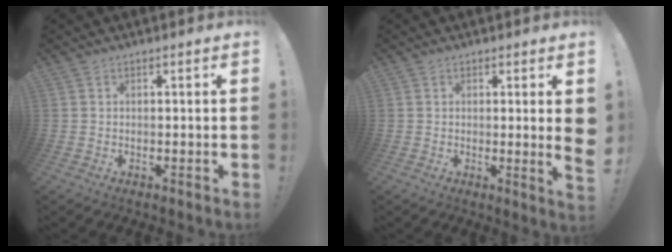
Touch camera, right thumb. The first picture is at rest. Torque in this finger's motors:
{"motor_torque": [-0.45, 0.46, 0.94, -0.06, -0.02]}